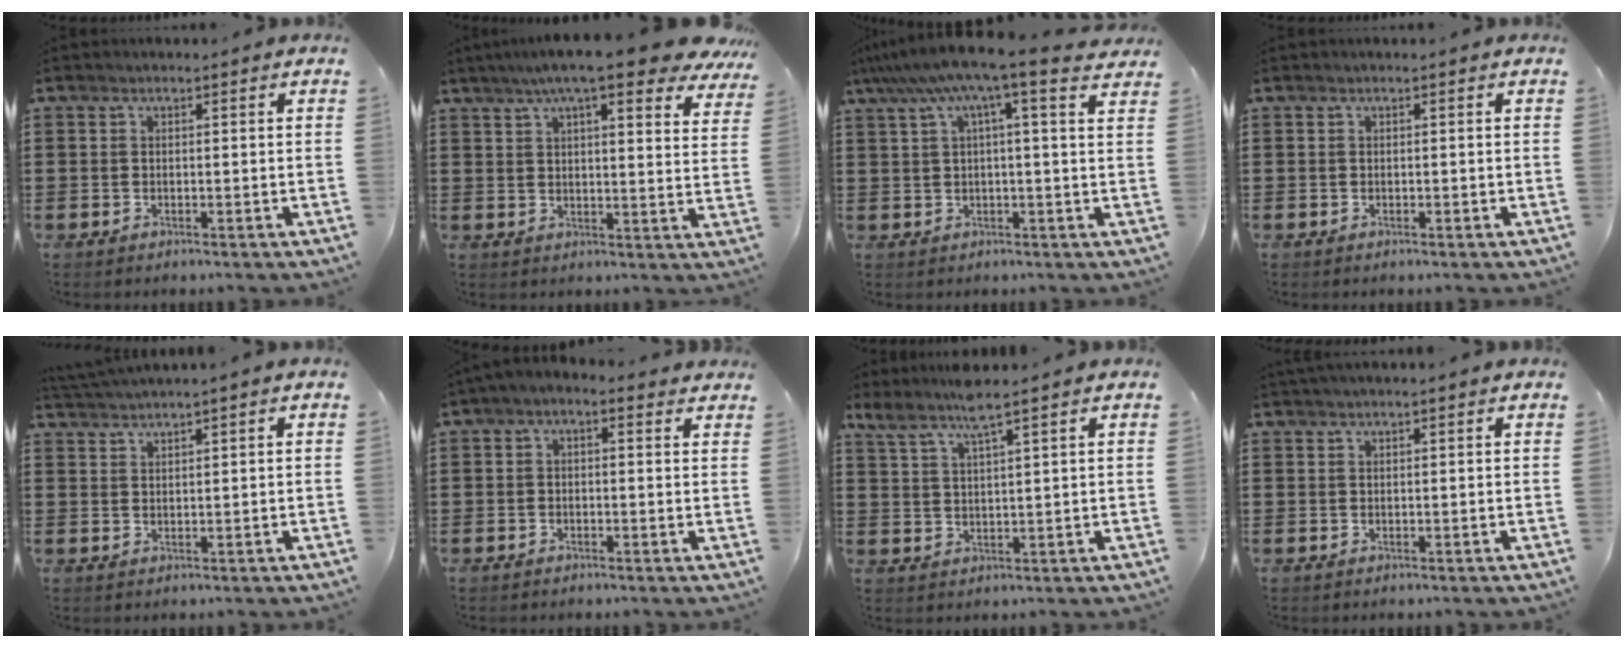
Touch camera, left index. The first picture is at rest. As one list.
[{"total": 9.4, "force": [7.5, 0.8, 5.7], "torque": [-0.114, -0.017, 0.131]}, {"total": 7.5, "force": [4.4, 0.3, 6.1], "torque": [-0.132, -0.022, 0.073]}, {"total": 0.0}, {"total": 1.8, "force": [1.7, -0.5, 0.3], "torque": [-0.009, 0.000, 0.033]}, {"total": 1.4, "force": [-0.5, 0.7, 1.1], "torque": [-0.022, 0.003, -0.012]}, {"total": 4.9, "force": [3.8, 0.1, 3.1], "torque": [-0.074, -0.007, 0.064]}, {"total": 0.8, "force": [0.6, -0.1, 0.5], "torque": [-0.010, 0.000, 0.012]}]